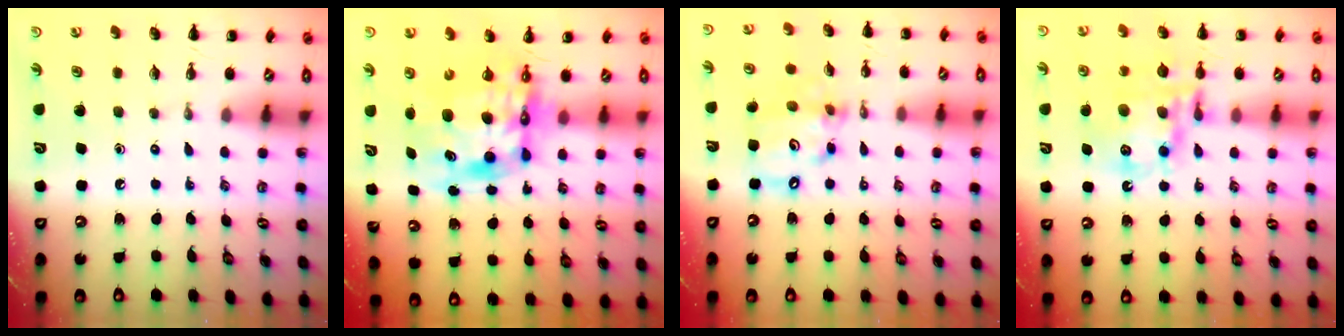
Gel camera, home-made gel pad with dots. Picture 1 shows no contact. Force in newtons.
{"total": 11.1, "press": 10.7, "slide": 2.8}
{"total": 11.3, "press": 10.9, "slide": 2.7}
{"total": 15.2, "press": 14.8, "slide": 3.6}